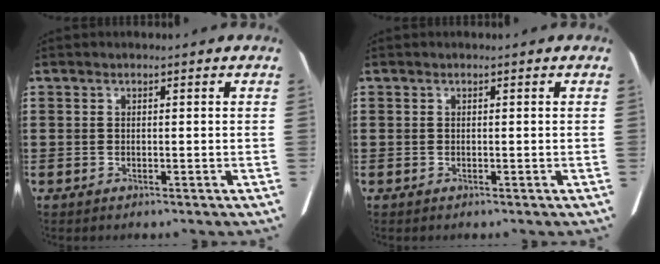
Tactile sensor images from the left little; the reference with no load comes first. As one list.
[{"total": 0.0}]